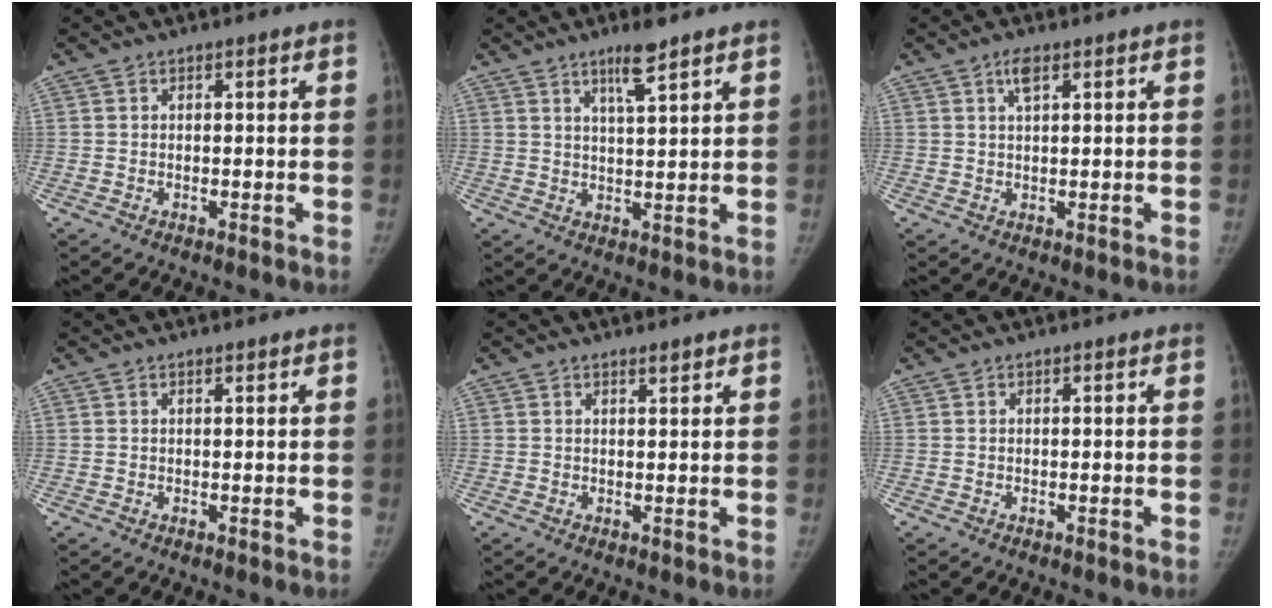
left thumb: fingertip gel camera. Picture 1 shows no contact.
{"total": 5.4, "force": [3.6, 0.6, 3.9], "torque": [-0.066, -0.023, 0.065]}
{"total": 2.6, "force": [1.4, 0.9, 2.0], "torque": [-0.037, 0.000, 0.027]}
{"total": 0.0}
{"total": 1.1, "force": [0.9, 0.2, 0.5], "torque": [-0.006, -0.007, 0.015]}
{"total": 0.0}